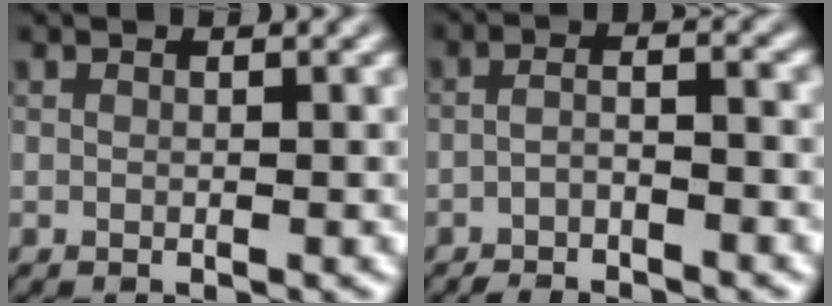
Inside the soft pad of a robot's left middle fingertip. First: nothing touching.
{"total": 2.4, "force": [-1.7, 0.4, 1.6], "torque": [-0.034, -0.002, -0.041]}